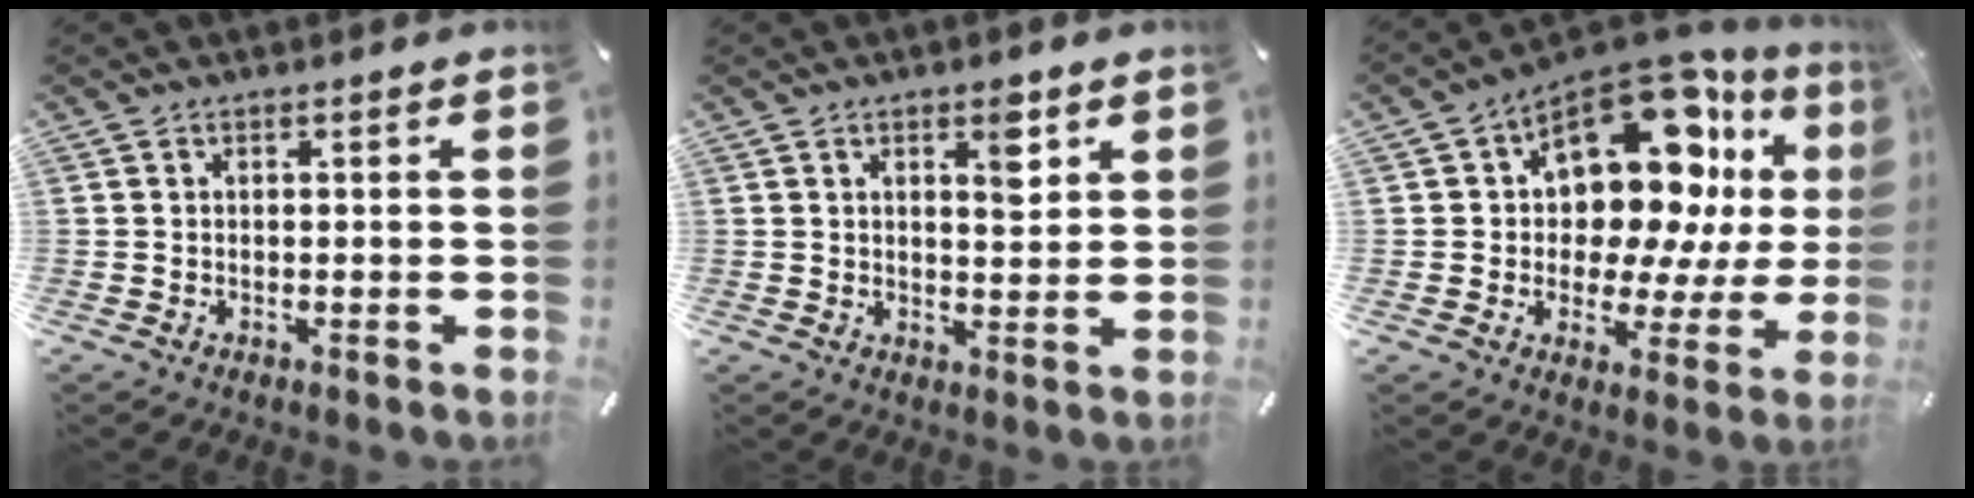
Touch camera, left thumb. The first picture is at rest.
{"total": 5.8, "force": [2.7, 2.6, 4.4], "torque": [-0.044, -0.015, 0.037]}
{"total": 18.2, "force": [8.8, 10.1, 12.2], "torque": [-0.184, -0.081, 0.145]}